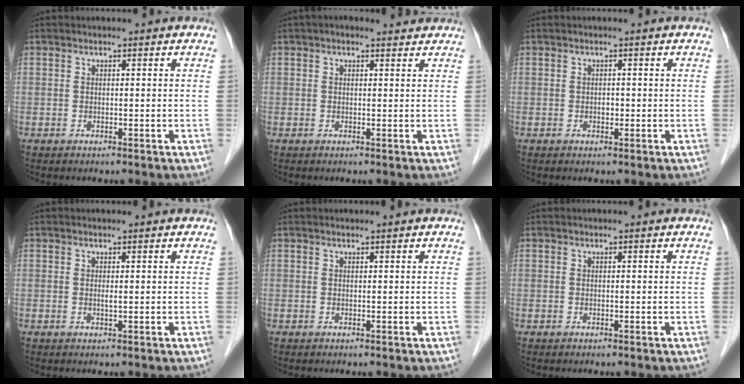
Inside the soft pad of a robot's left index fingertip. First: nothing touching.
{"total": 2.4, "force": [1.9, 0.9, 1.1], "torque": [-0.016, 0.021, 0.024]}
{"total": 0.7, "force": [-0.2, 0.5, 0.5], "torque": [-0.007, 0.000, -0.006]}
{"total": 0.5, "force": [0.1, 0.0, 0.5], "torque": [-0.010, -0.002, 0.002]}
{"total": 0.5, "force": [0.5, 0.0, 0.2], "torque": [-0.006, 0.005, 0.009]}
{"total": 0.0}